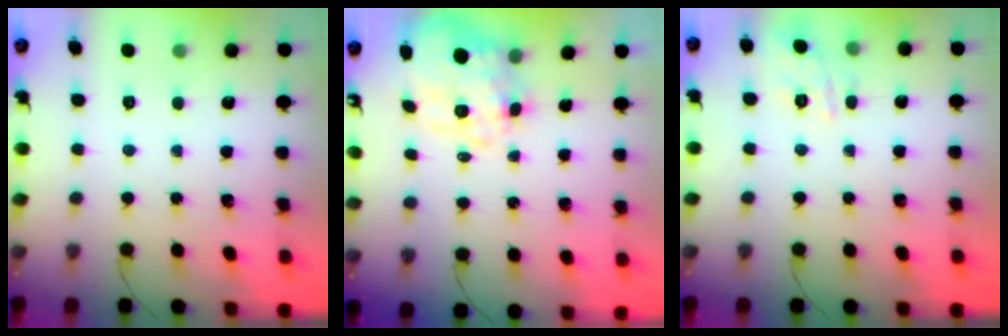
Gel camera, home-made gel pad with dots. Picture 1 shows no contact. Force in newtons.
{"total": 12.9, "press": 12.5, "slide": 3.3}
{"total": 2.9, "press": 2.7, "slide": 1.2}